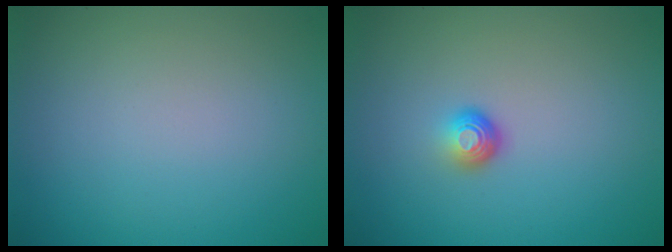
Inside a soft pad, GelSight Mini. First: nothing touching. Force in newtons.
{"total": 1.8, "press": 1.1, "slide": 1.4}